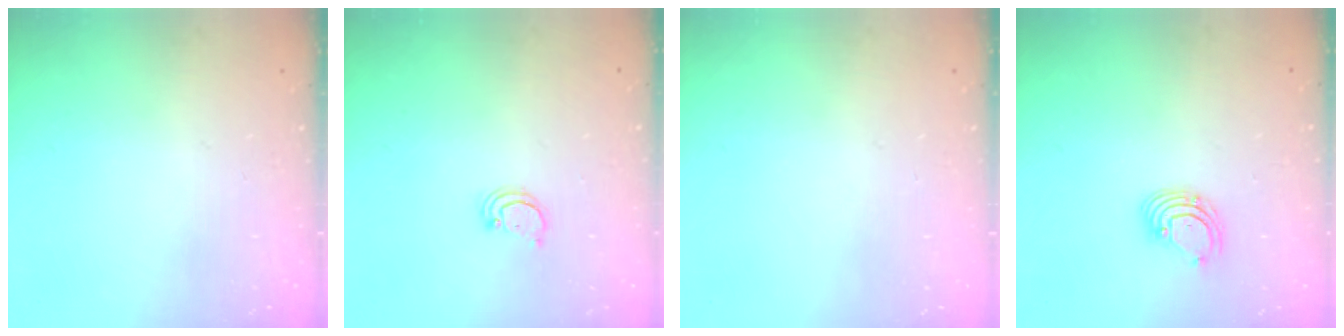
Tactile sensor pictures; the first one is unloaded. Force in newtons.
{"total": 2.4, "press": 2.4, "slide": 0.2}
{"total": 0.0}
{"total": 3.7, "press": 3.7, "slide": 0.4}